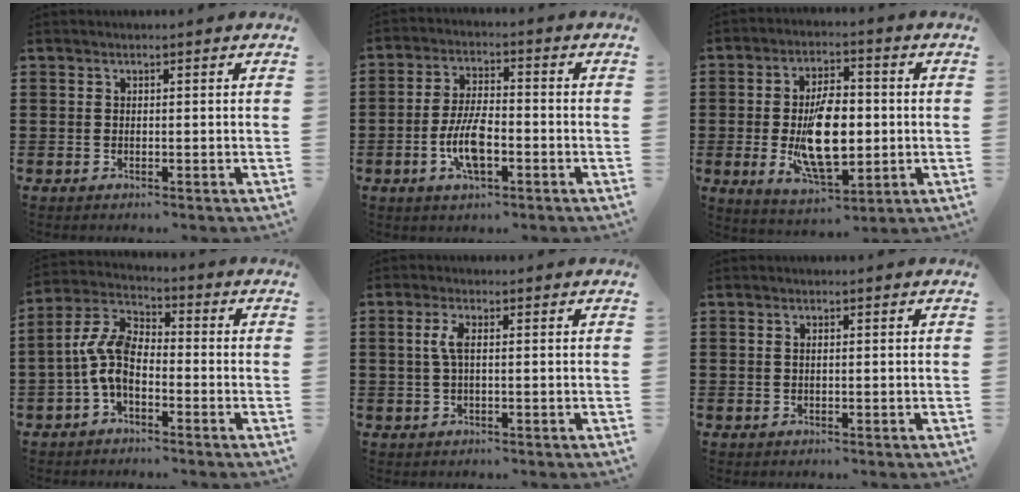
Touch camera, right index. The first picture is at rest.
{"total": 7.7, "force": [-2.4, 2.8, 6.8], "torque": [-0.155, -0.008, -0.050]}
{"total": 12.3, "force": [-1.0, 5.8, 10.9], "torque": [-0.205, -0.012, -0.017]}
{"total": 7.8, "force": [-2.3, 4.1, 6.2], "torque": [-0.161, -0.002, -0.051]}
{"total": 3.1, "force": [0.2, 1.0, 2.9], "torque": [-0.064, 0.002, -0.002]}
{"total": 0.7, "force": [0.0, 0.3, 0.7], "torque": [-0.015, 0.001, 0.001]}